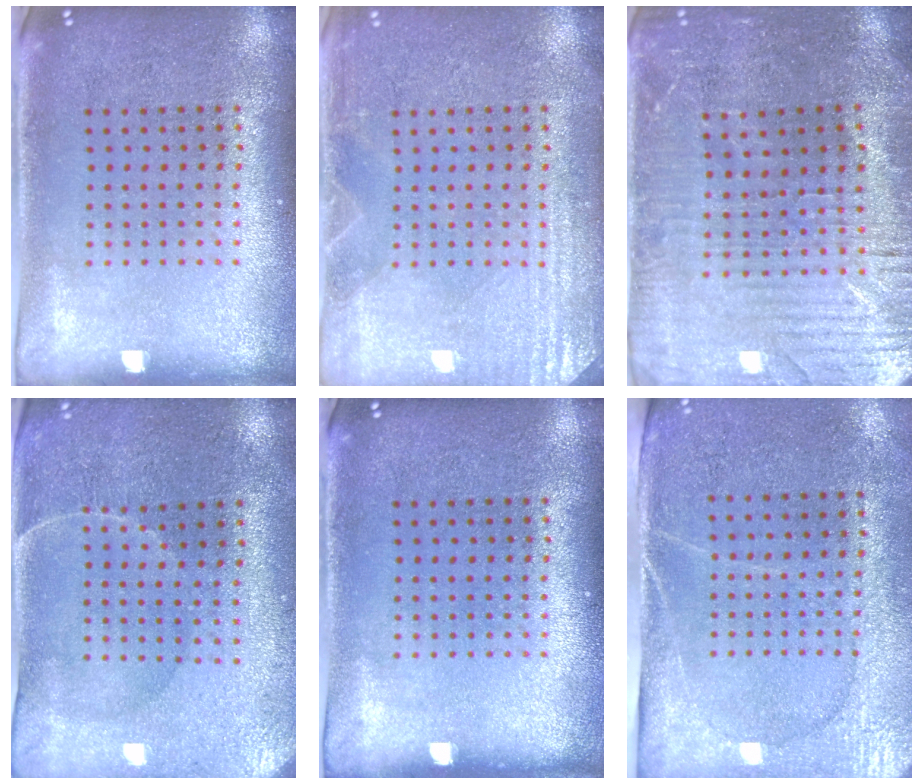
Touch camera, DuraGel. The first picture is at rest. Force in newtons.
{"total": 3.2, "press": 3.1, "slide": 0.4}
{"total": 2.7, "press": 2.6, "slide": 0.6}
{"total": 0.6, "press": 0.4, "slide": 0.5}
{"total": 0.0}
{"total": 2.9, "press": 2.5, "slide": 1.4}